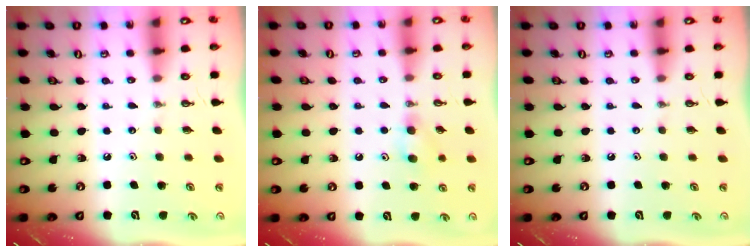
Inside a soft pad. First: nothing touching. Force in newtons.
{"total": 6.3, "press": 6.2, "slide": 1.3}
{"total": 0.0}